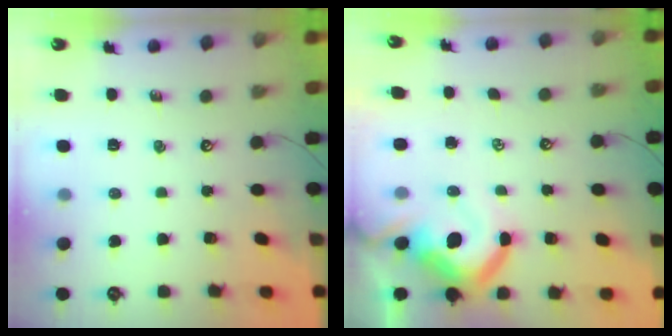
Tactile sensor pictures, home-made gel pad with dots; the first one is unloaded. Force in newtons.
{"total": 10.8, "press": 10.6, "slide": 1.9}